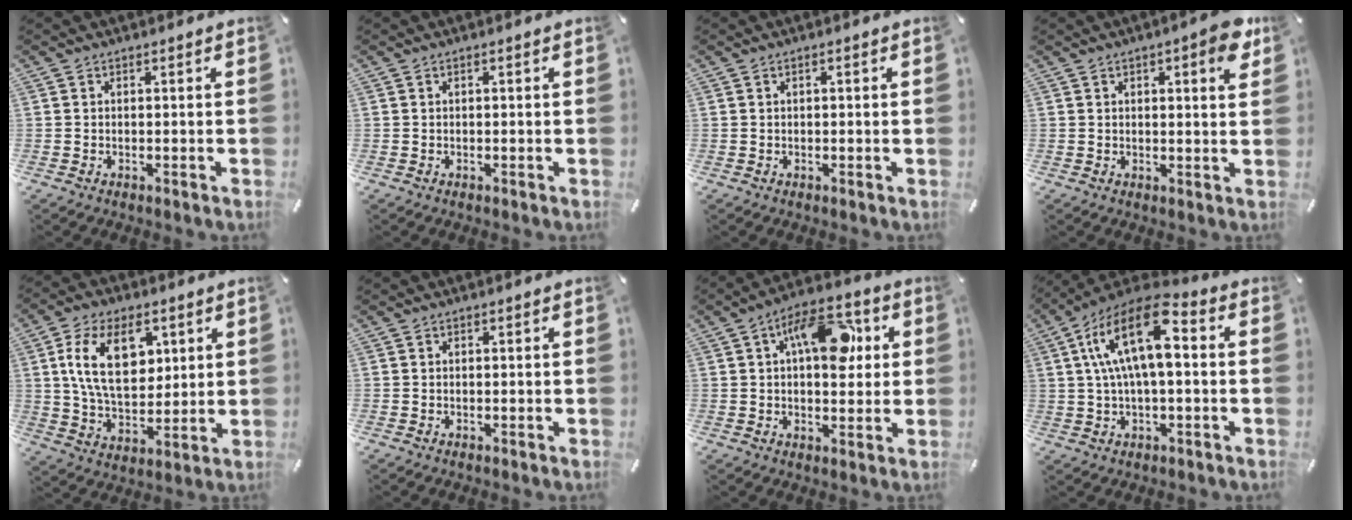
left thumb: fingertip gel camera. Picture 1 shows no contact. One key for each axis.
{"total": 0.0}
{"total": 0.7, "fx": 0.0, "fy": 0.1, "fz": 0.7, "tx": -0.012, "ty": 0.000, "tz": 0.000}
{"total": 5.3, "fx": 2.5, "fy": 1.8, "fz": 4.3, "tx": -0.054, "ty": -0.008, "tz": 0.036}
{"total": 15.0, "fx": 5.1, "fy": 9.5, "fz": 10.5, "tx": -0.205, "ty": 0.007, "tz": 0.090}
{"total": 0.0}
{"total": 14.0, "fx": 4.0, "fy": 7.6, "fz": 11.1, "tx": -0.154, "ty": -0.002, "tz": 0.067}
{"total": 15.9, "fx": 3.3, "fy": 7.1, "fz": 13.9, "tx": -0.277, "ty": -0.006, "tz": 0.056}